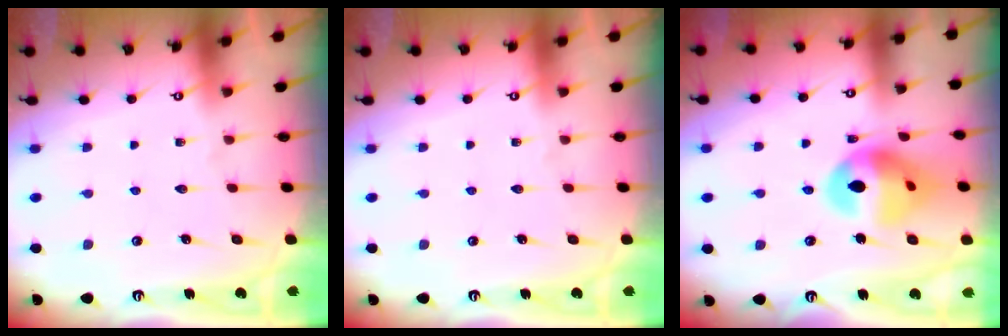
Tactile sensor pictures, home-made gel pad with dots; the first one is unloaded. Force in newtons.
{"total": 0.0}
{"total": 14.9, "press": 14.8, "slide": 1.5}